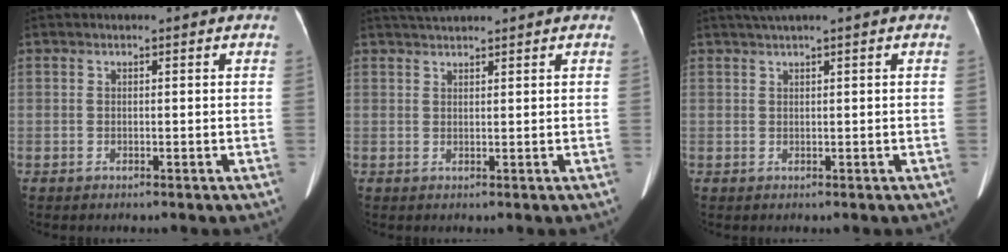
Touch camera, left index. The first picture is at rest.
{"total": 2.8, "force": [2.7, -0.2, 0.8], "torque": [-0.013, 0.019, 0.051]}
{"total": 1.3, "force": [0.9, -0.1, 0.9], "torque": [-0.019, 0.019, 0.024]}